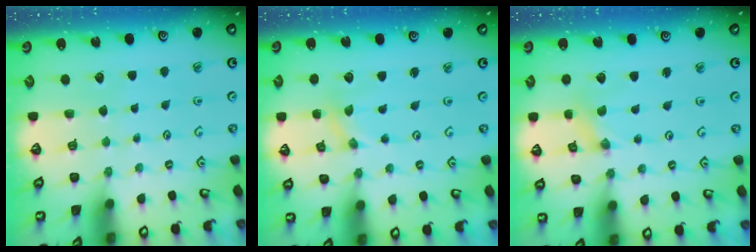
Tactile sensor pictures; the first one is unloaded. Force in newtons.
{"total": 0.0}
{"total": 0.0}